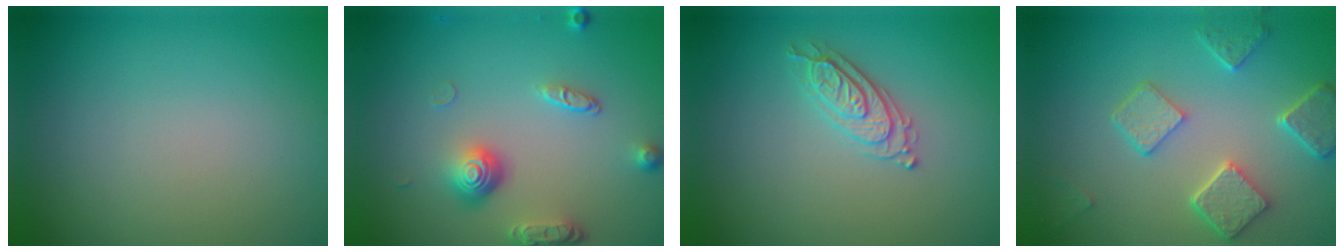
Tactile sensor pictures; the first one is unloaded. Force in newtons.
{"total": 4.0, "press": 2.9, "slide": 2.7}
{"total": 2.4, "press": 2.3, "slide": 0.5}
{"total": 4.9, "press": 4.0, "slide": 2.9}